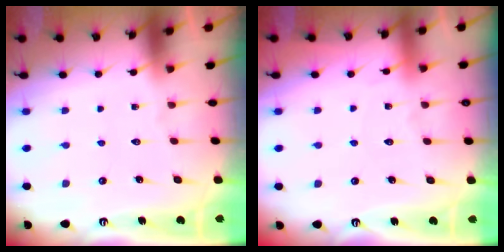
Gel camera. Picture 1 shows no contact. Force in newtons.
{"total": 5.2, "press": 5.1, "slide": 0.7}